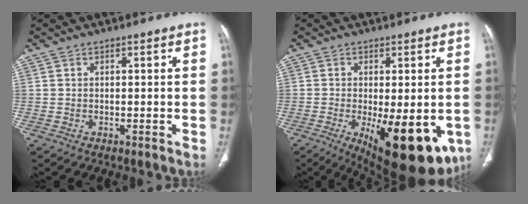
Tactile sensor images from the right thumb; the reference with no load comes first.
{"total": 17.5, "force": [-5.7, 7.0, 15.0], "torque": [-0.169, -0.021, -0.062]}